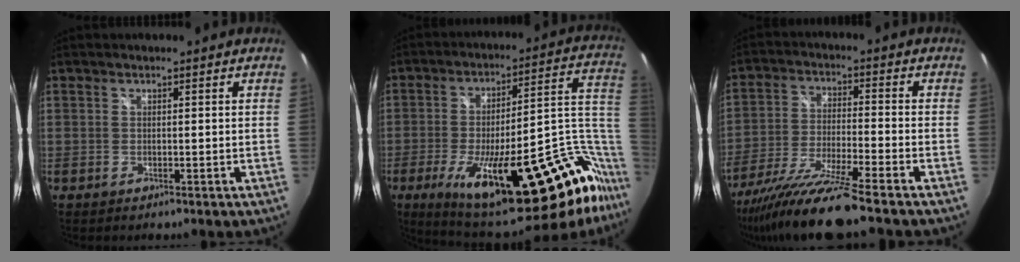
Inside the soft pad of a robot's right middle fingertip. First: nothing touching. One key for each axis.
{"total": 34.3, "fx": -16.3, "fy": 10.9, "fz": 28.2, "tx": -0.405, "ty": 0.002, "tz": -0.227}
{"total": 13.7, "fx": -11.5, "fy": -1.2, "fz": 7.4, "tx": -0.150, "ty": -0.029, "tz": -0.210}